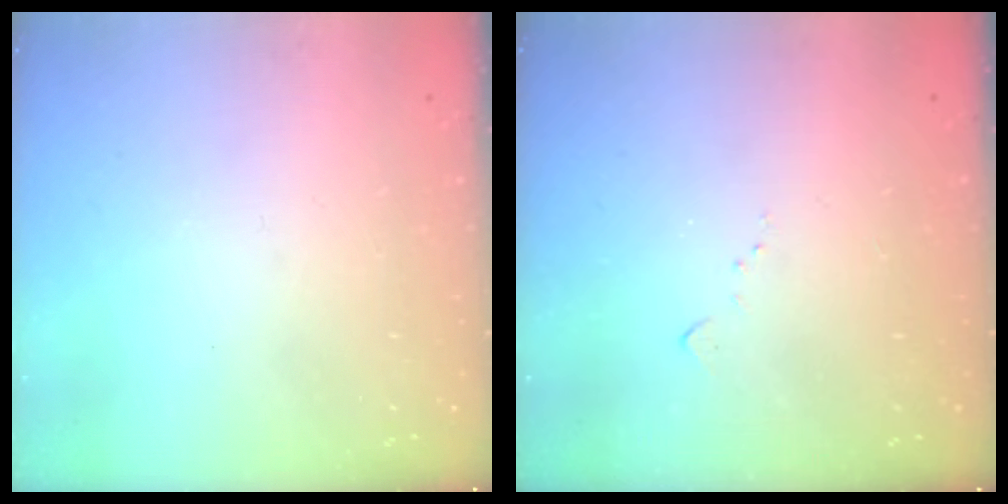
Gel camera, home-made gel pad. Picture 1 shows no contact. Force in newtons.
{"total": 6.1, "press": 6.0, "slide": 0.8}